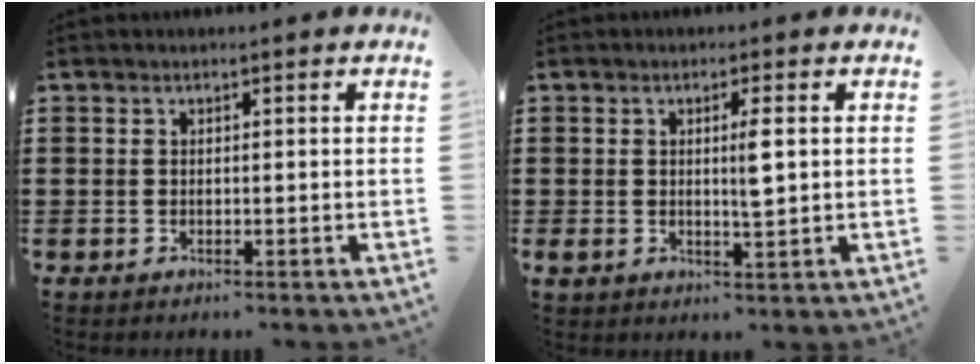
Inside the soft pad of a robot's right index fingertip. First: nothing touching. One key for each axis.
{"total": 3.2, "fx": 0.5, "fy": 0.6, "fz": 3.1, "tx": -0.059, "ty": 0.002, "tz": 0.007}